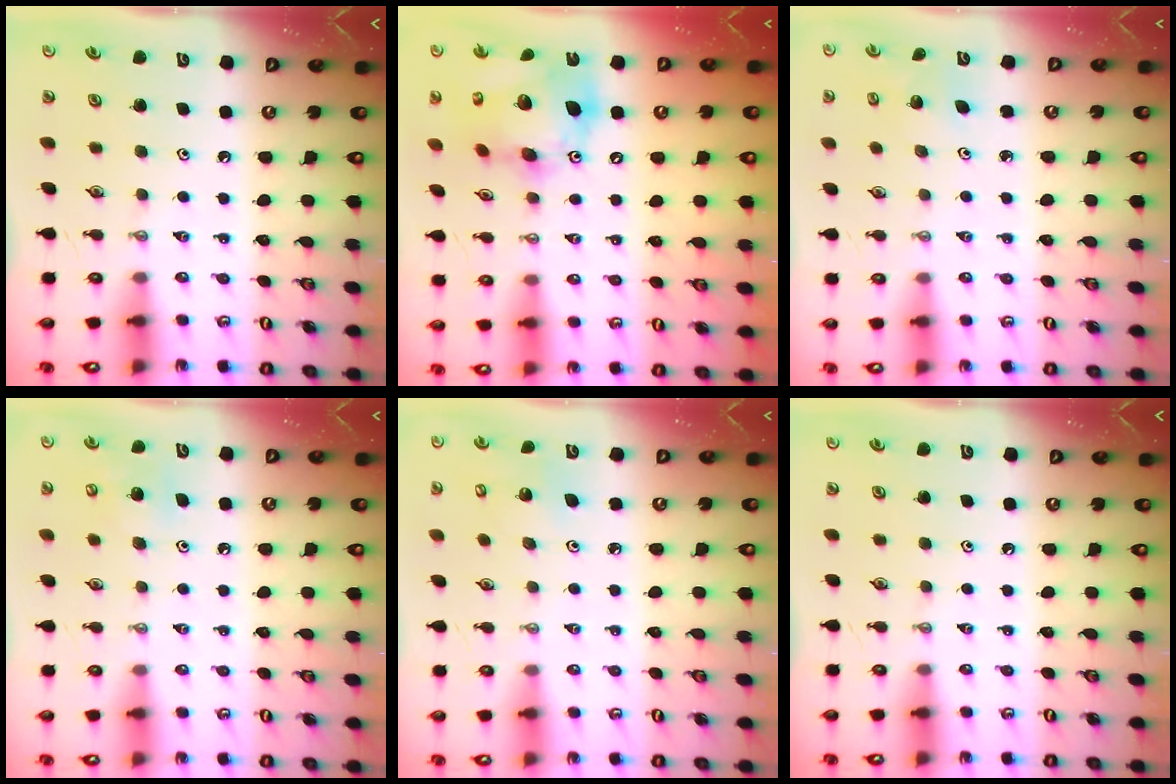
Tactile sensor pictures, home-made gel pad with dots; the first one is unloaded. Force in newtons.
{"total": 19.8, "press": 19.6, "slide": 3.1}
{"total": 2.6, "press": 2.6, "slide": 0.2}
{"total": 8.7, "press": 8.7, "slide": 0.9}
{"total": 3.6, "press": 3.4, "slide": 1.1}
{"total": 0.0}